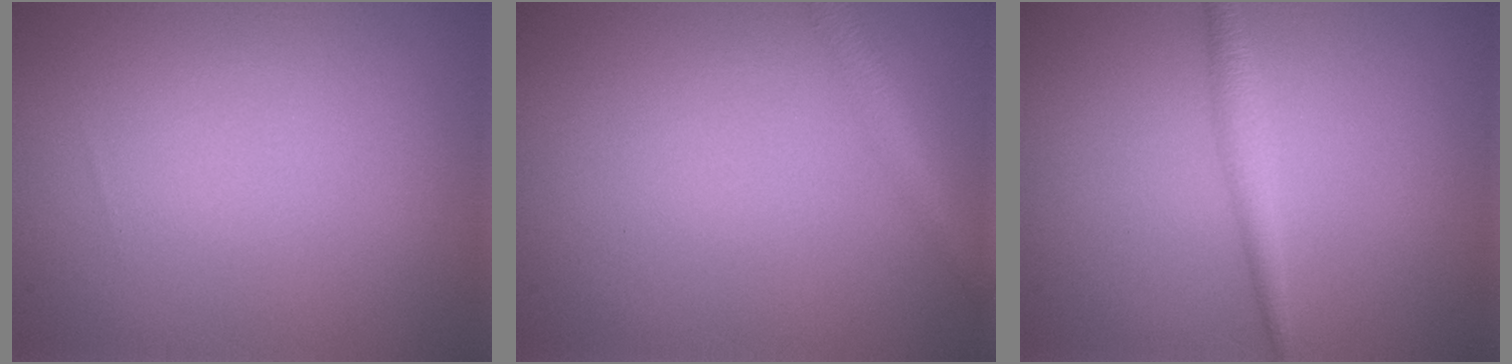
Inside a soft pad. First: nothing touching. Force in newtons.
{"total": 2.2, "press": 2.2, "slide": 0.1}
{"total": 1.7, "press": 1.7, "slide": 0.0}